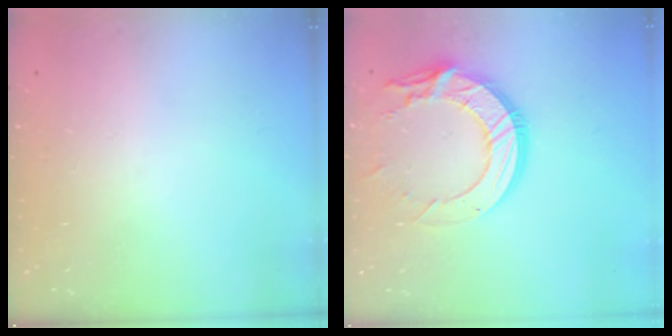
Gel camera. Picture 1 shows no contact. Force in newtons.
{"total": 14.7, "press": 14.6, "slide": 1.4}